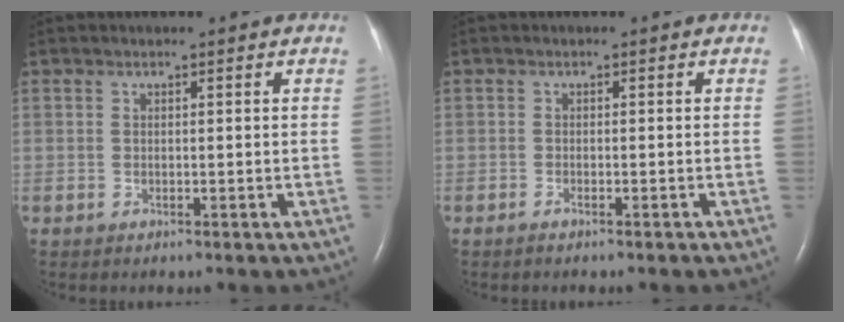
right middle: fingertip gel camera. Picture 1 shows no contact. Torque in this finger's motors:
{"motor_torque": [-0.15, -0.14, -0.09, -0.01]}